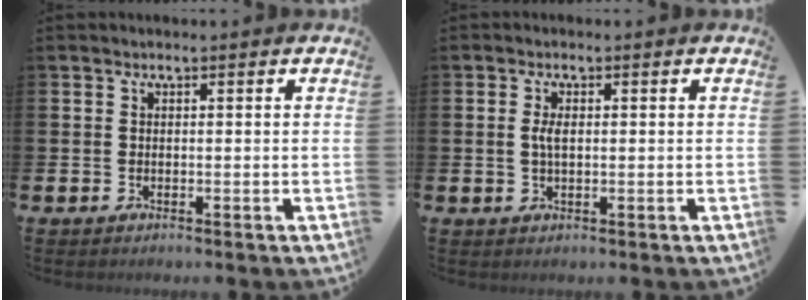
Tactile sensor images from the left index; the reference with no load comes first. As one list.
[{"total": 2.2, "force": [0.3, 0.9, 2.0], "torque": [-0.036, 0.003, 0.002]}]